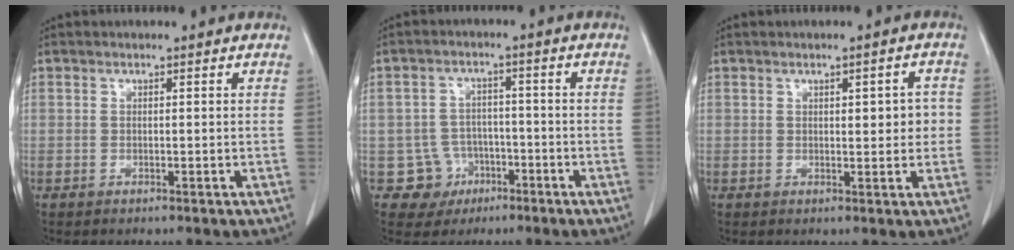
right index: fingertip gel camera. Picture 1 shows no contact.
{"total": 5.7, "force": [-2.3, 5.3, -0.2], "torque": [0.012, 0.014, -0.031]}
{"total": 4.0, "force": [0.6, 1.5, 3.6], "torque": [-0.042, 0.006, 0.009]}